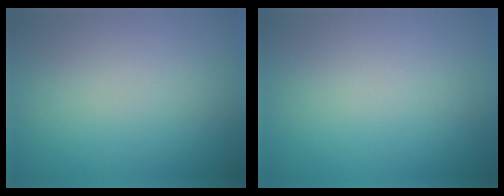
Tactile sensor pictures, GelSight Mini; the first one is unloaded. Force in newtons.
{"total": 0.0}